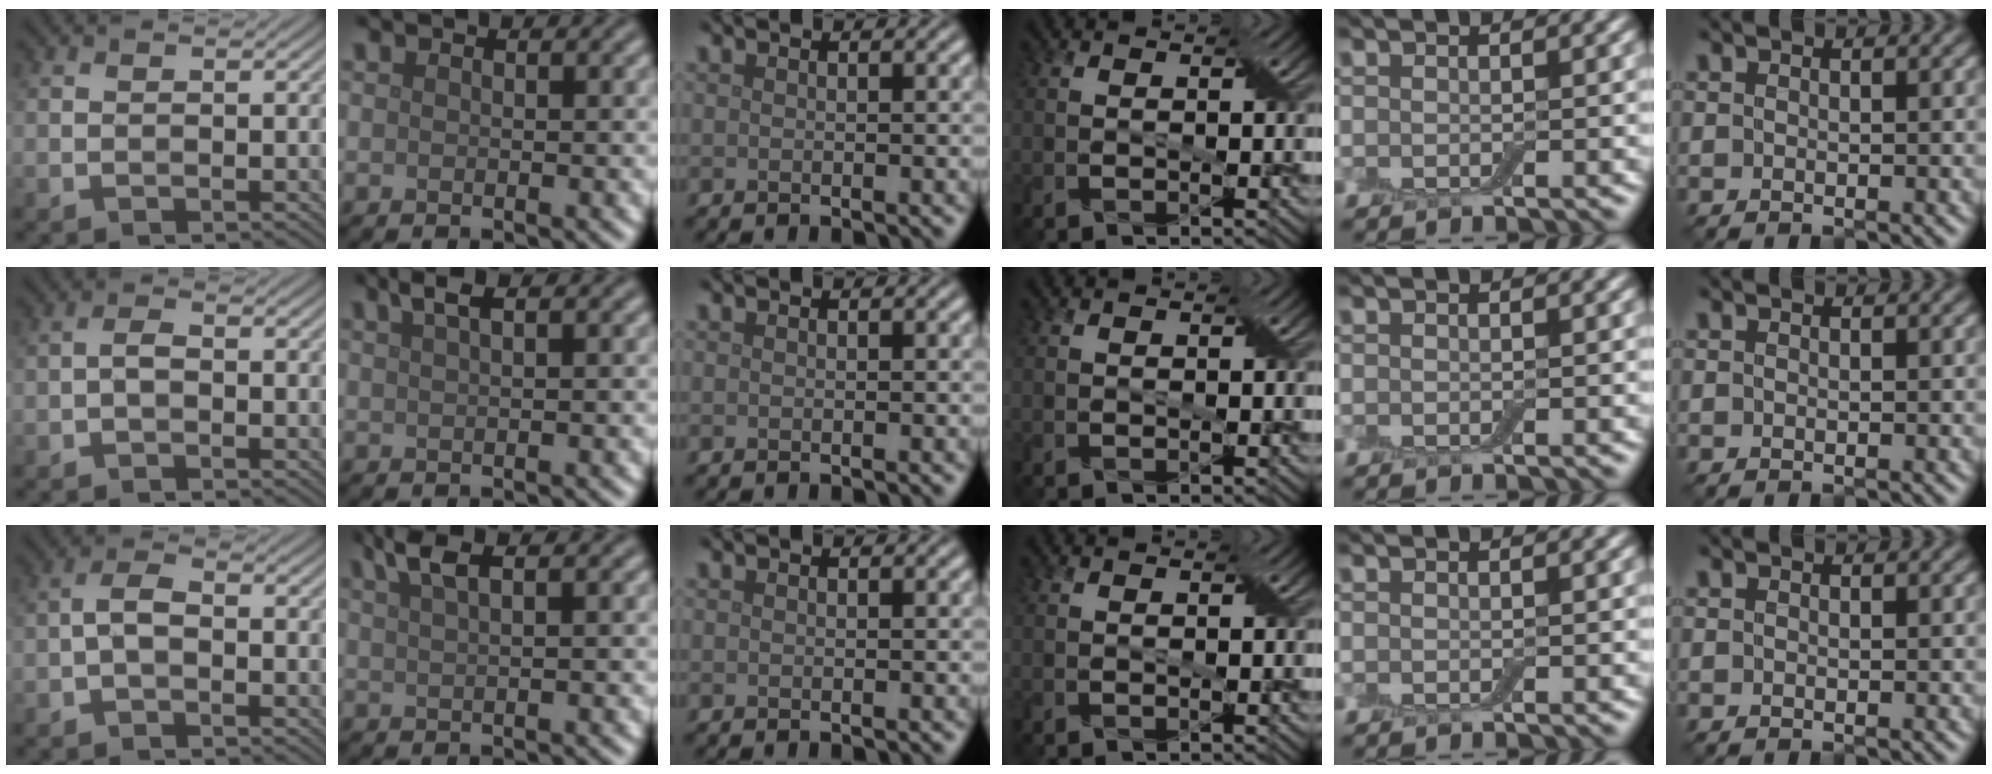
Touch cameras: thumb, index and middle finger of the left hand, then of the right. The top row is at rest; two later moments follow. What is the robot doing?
{"motion": "shake", "object": "box of matches"}